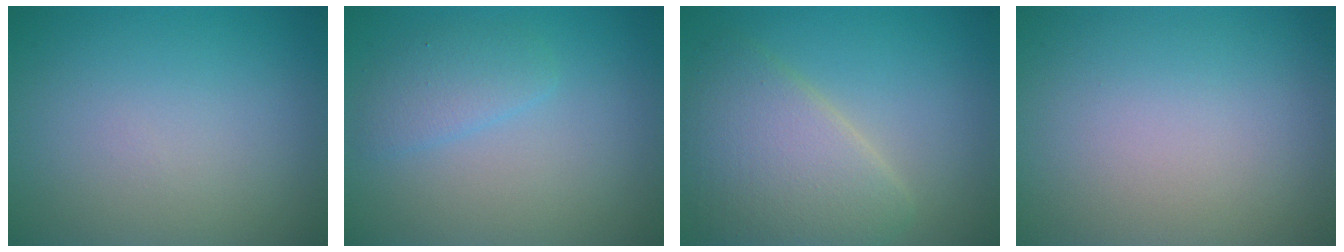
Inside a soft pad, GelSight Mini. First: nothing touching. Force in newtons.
{"total": 2.0, "press": 2.0, "slide": 0.1}
{"total": 5.9, "press": 5.9, "slide": 0.3}
{"total": 0.0}